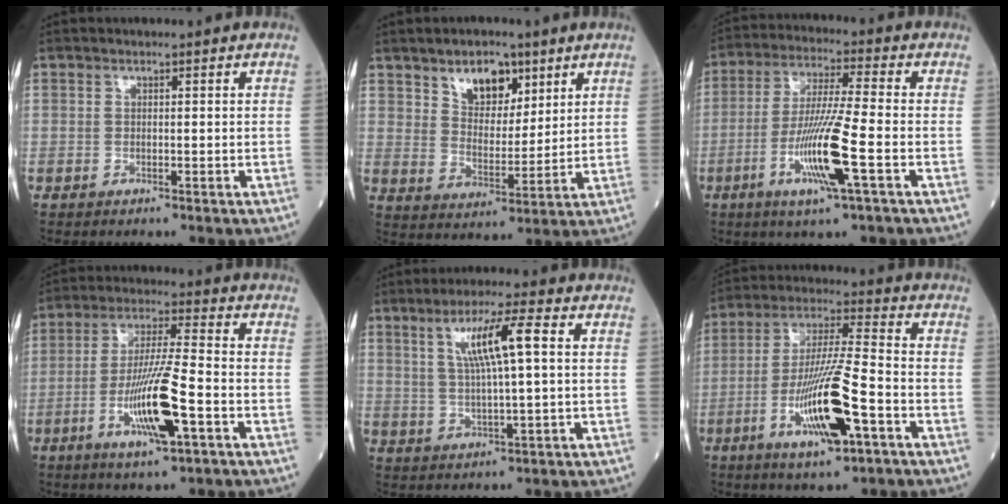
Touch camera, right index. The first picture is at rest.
{"total": 7.9, "force": [4.8, 4.3, 4.5], "torque": [-0.074, 0.003, 0.087]}
{"total": 11.6, "force": [-3.9, -0.3, 10.9], "torque": [-0.217, -0.014, -0.077]}
{"total": 11.9, "force": [-4.2, 0.8, 11.1], "torque": [-0.213, -0.009, -0.076]}
{"total": 8.3, "force": [2.3, 0.3, 7.9], "torque": [-0.147, 0.009, 0.043]}
{"total": 14.1, "force": [-5.5, 1.5, 12.9], "torque": [-0.250, -0.011, -0.095]}